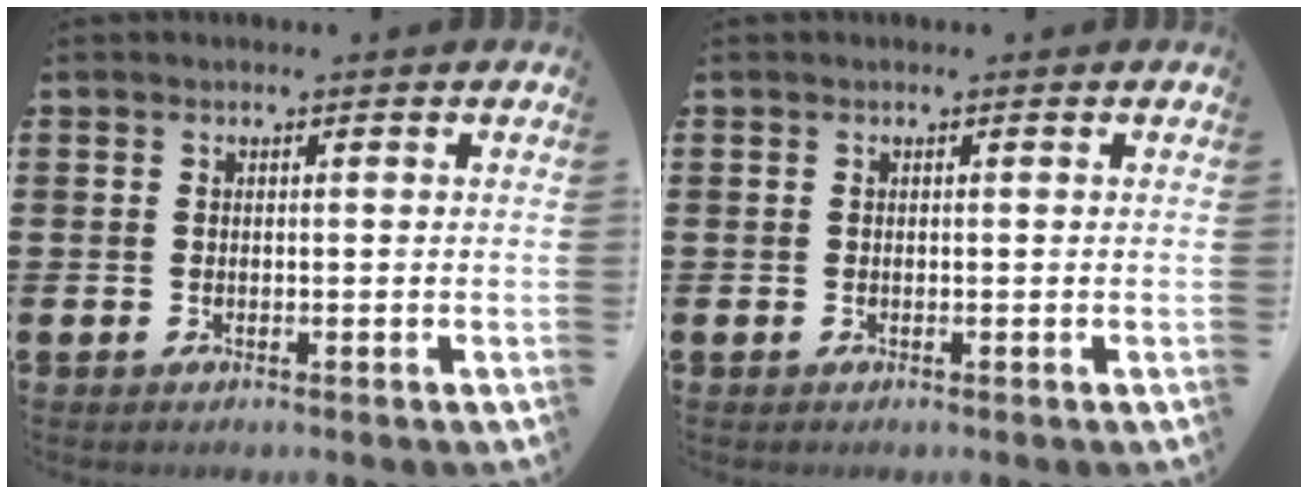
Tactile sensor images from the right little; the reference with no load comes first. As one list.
[{"total": 0.0}]